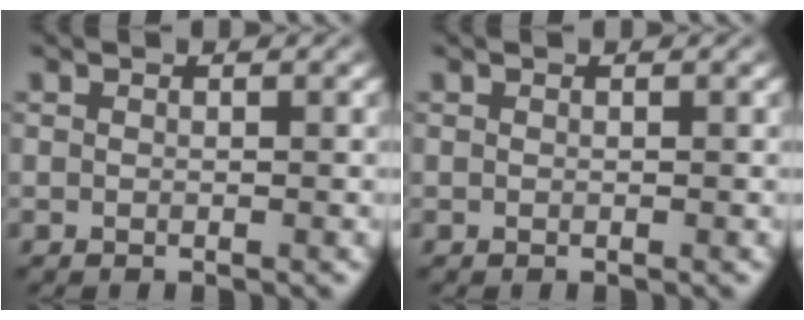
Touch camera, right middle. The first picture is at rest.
{"total": 0.0}